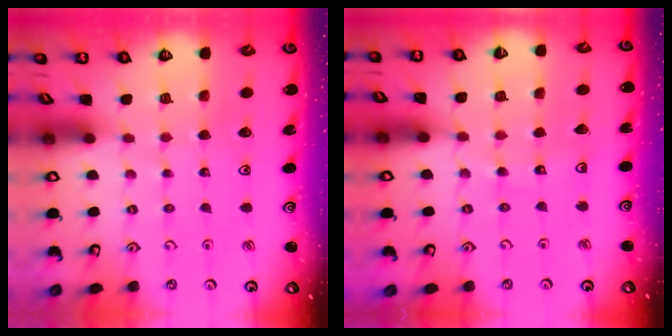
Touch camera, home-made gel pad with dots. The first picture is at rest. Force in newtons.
{"total": 6.2, "press": 6.2, "slide": 0.9}